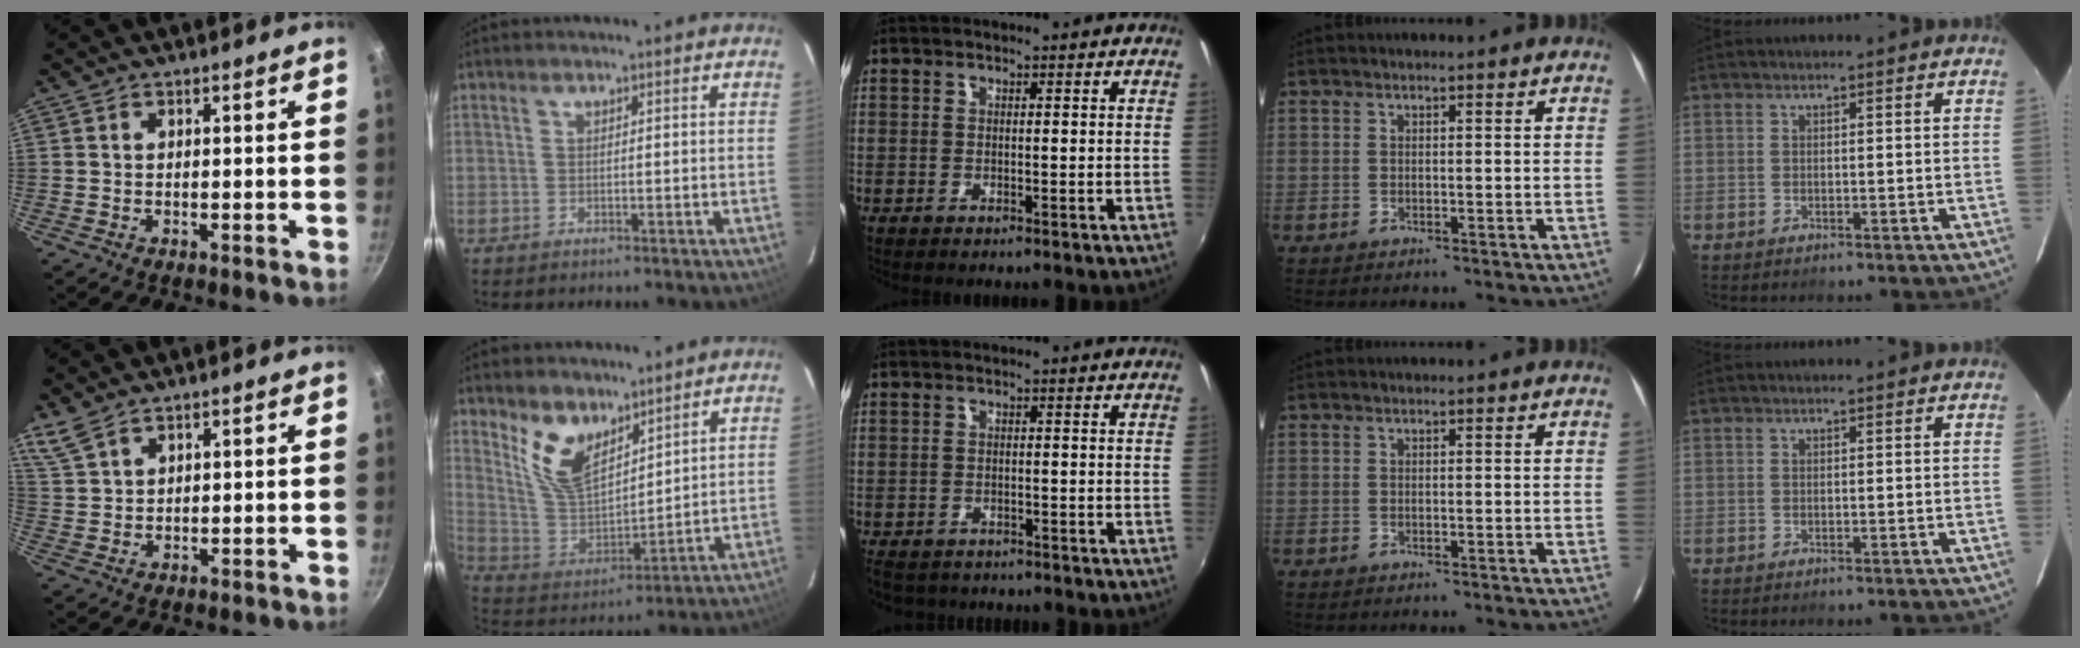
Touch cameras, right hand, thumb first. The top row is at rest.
{"thumb": {"total": 4.1, "force": [3.4, 1.3, 1.7], "torque": [-0.037, -0.007, 0.080]}, "index": {"total": 11.2, "force": [7.2, 5.5, 6.5], "torque": [-0.130, 0.000, 0.153]}, "middle": {"total": 5.3, "force": [-4.5, 2.4, 1.4], "torque": [-0.039, -0.013, -0.070]}}